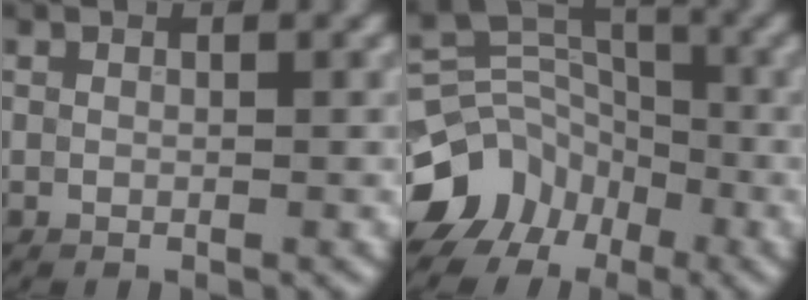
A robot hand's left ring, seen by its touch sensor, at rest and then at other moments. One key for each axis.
{"total": 8.3, "fx": -4.6, "fy": 6.4, "fz": 2.5, "tx": -0.043, "ty": 0.017, "tz": -0.091}